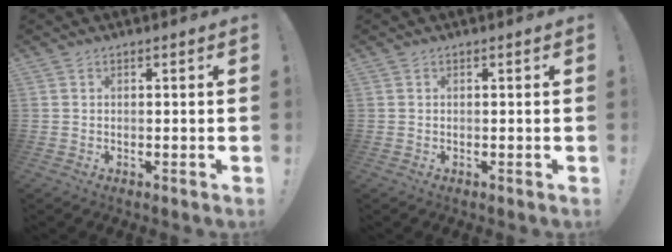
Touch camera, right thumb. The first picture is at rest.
{"total": 0.0}